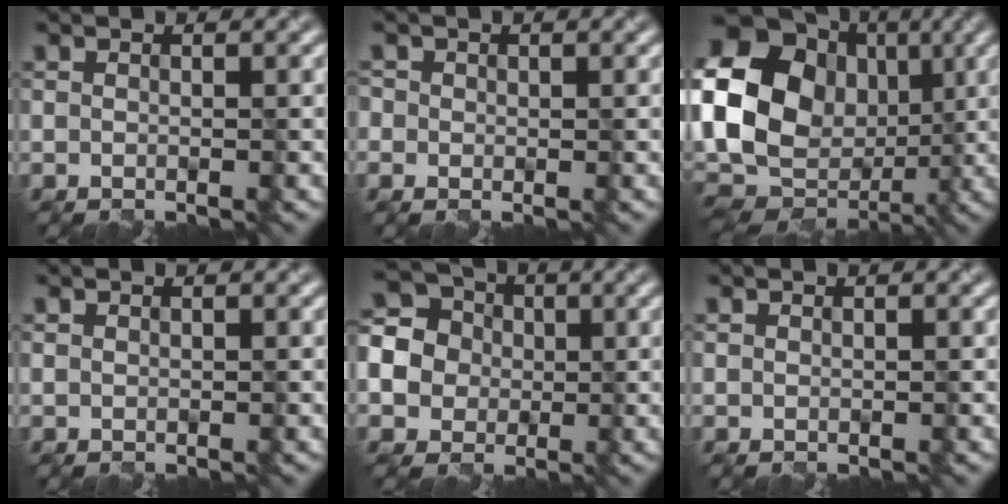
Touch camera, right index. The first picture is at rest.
{"total": 0.7, "force": [-0.2, 0.5, -0.4], "torque": [-0.003, 0.001, 0.003]}
{"total": 20.6, "force": [4.0, 17.9, 9.2], "torque": [-0.233, 0.027, 0.058]}
{"total": 1.0, "force": [0.3, -0.6, -0.8], "torque": [-0.003, 0.003, 0.011]}
{"total": 6.0, "force": [0.2, 5.7, 1.7], "torque": [-0.071, 0.031, -0.017]}
{"total": 1.1, "force": [0.3, -0.6, -0.8], "torque": [-0.002, 0.004, 0.012]}